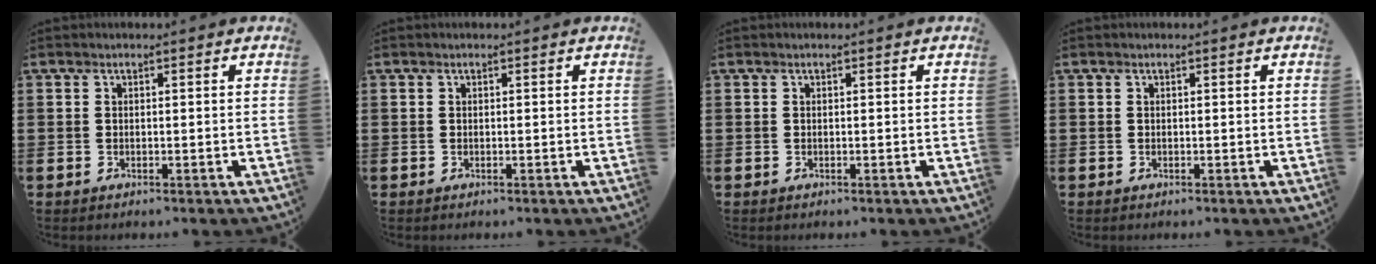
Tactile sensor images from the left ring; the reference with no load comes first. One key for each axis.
{"total": 0.0}
{"total": 0.0}
{"total": 0.0}